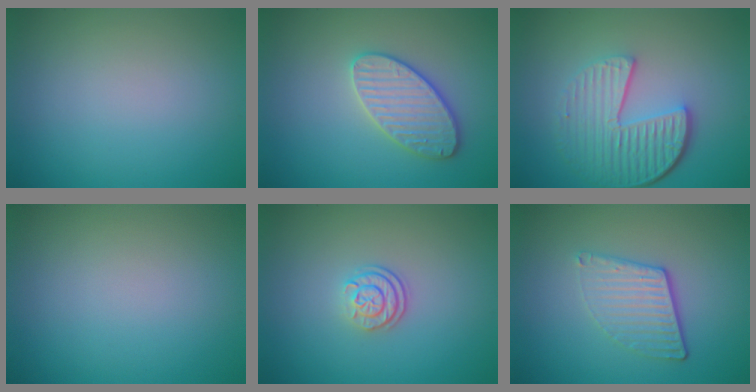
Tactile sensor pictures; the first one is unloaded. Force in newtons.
{"total": 3.6, "press": 3.5, "slide": 0.6}
{"total": 5.9, "press": 4.3, "slide": 4.1}
{"total": 0.0}
{"total": 2.4, "press": 1.8, "slide": 1.5}
{"total": 3.7, "press": 2.7, "slide": 2.5}